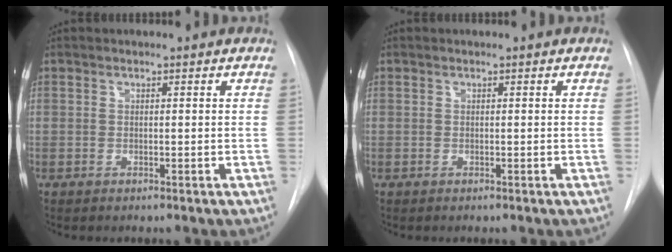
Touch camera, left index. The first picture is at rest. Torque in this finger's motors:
{"motor_torque": [-0.05, 0.05, 0.00, 0.00]}